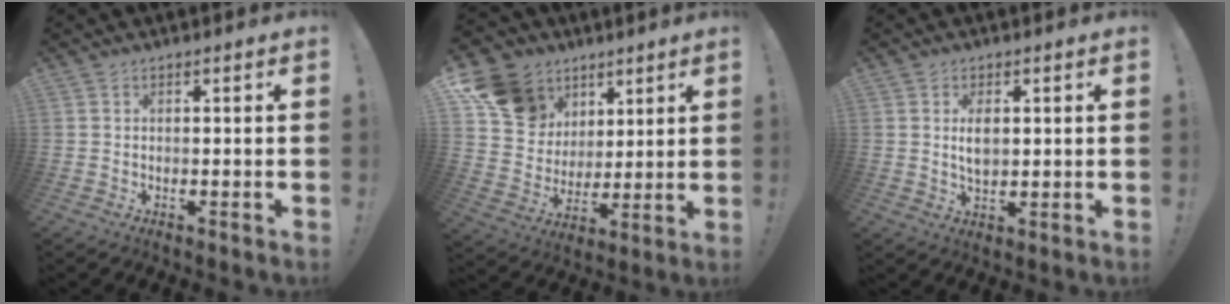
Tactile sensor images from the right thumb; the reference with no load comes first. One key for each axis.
{"total": 15.6, "fx": 8.1, "fy": 12.3, "fz": 5.4, "tx": -0.086, "ty": -0.043, "tz": 0.173}
{"total": 4.5, "fx": 0.8, "fy": 2.5, "fz": 3.7, "tx": -0.065, "ty": -0.003, "tz": 0.008}